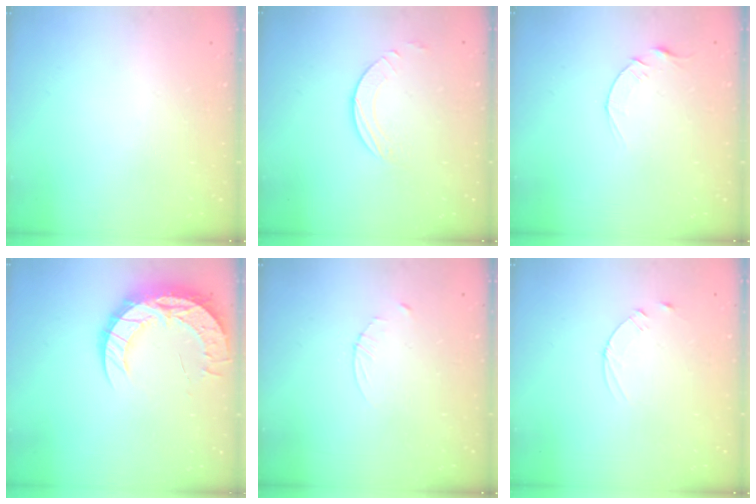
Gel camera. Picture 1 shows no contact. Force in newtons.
{"total": 2.7, "press": 2.7, "slide": 0.2}
{"total": 3.9, "press": 3.9, "slide": 0.5}
{"total": 13.4, "press": 13.4, "slide": 1.0}
{"total": 2.3, "press": 2.3, "slide": 0.3}
{"total": 3.6, "press": 3.6, "slide": 0.5}